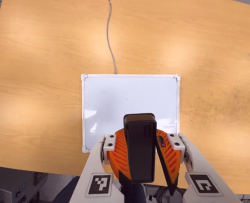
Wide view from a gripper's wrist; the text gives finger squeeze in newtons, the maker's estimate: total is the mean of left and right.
{"total": 9.3, "left": 9.8, "right": 8.9}